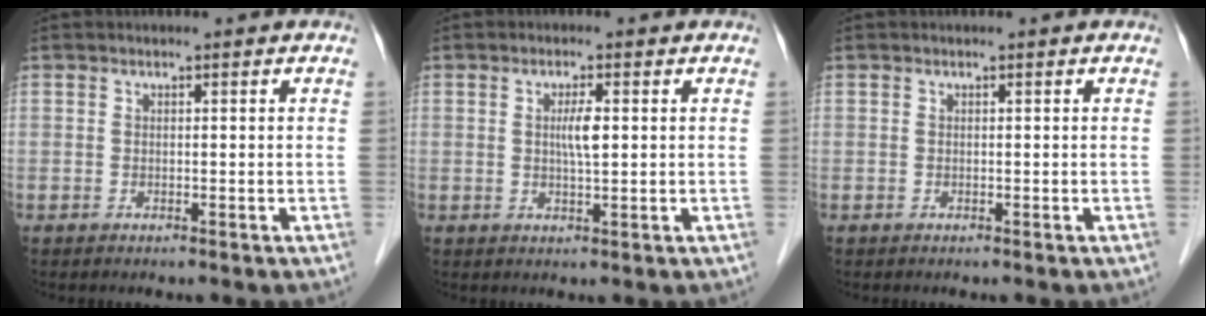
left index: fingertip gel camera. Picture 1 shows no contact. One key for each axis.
{"total": 2.8, "fx": 0.1, "fy": 0.3, "fz": 2.8, "tx": -0.049, "ty": -0.005, "tz": -0.001}
{"total": 0.0}